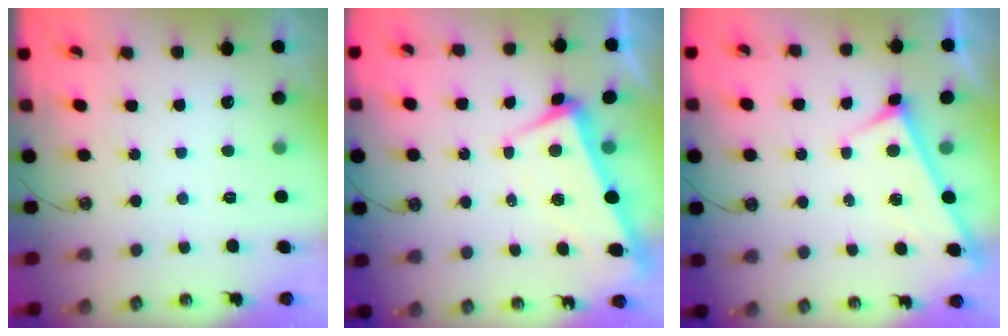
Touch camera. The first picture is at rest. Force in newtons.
{"total": 3.3, "press": 3.2, "slide": 0.8}
{"total": 3.2, "press": 3.1, "slide": 0.3}